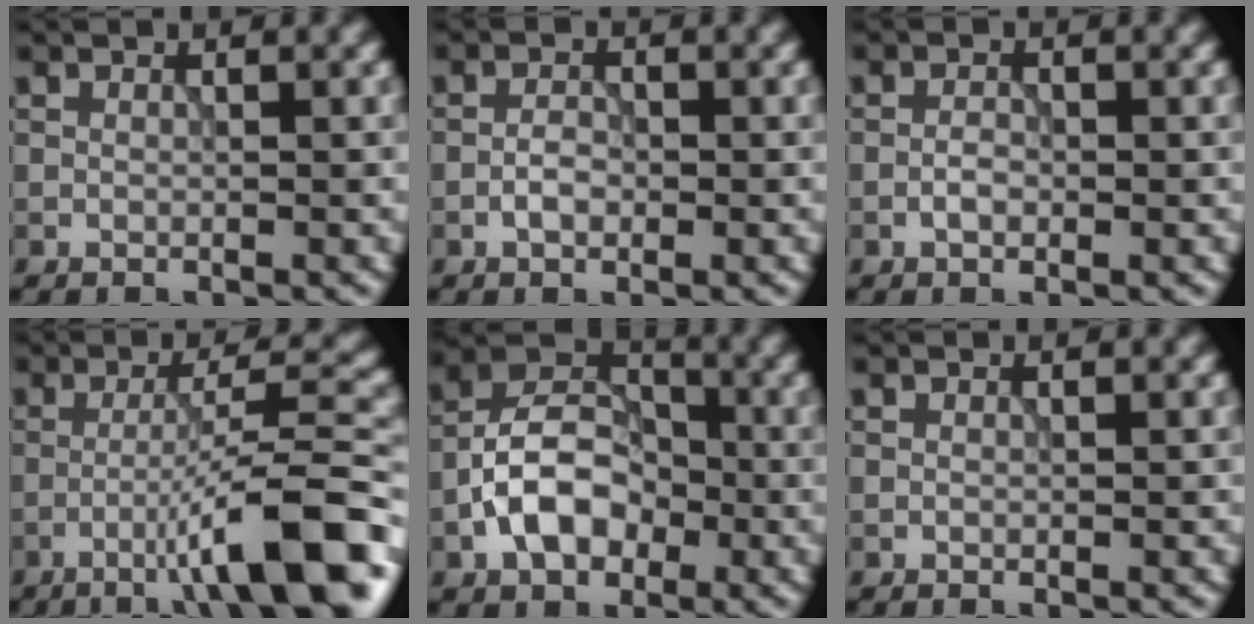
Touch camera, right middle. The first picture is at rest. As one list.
[{"total": 1.6, "force": [-0.6, 0.9, 1.2], "torque": [-0.021, 0.003, -0.015]}, {"total": 1.3, "force": [-0.5, 0.6, 1.0], "torque": [-0.018, 0.002, -0.012]}, {"total": 10.1, "force": [-5.1, 1.1, 8.7], "torque": [-0.125, 0.025, -0.079]}, {"total": 6.8, "force": [-2.3, 4.6, 4.5], "torque": [-0.077, 0.011, -0.047]}, {"total": 0.0}]